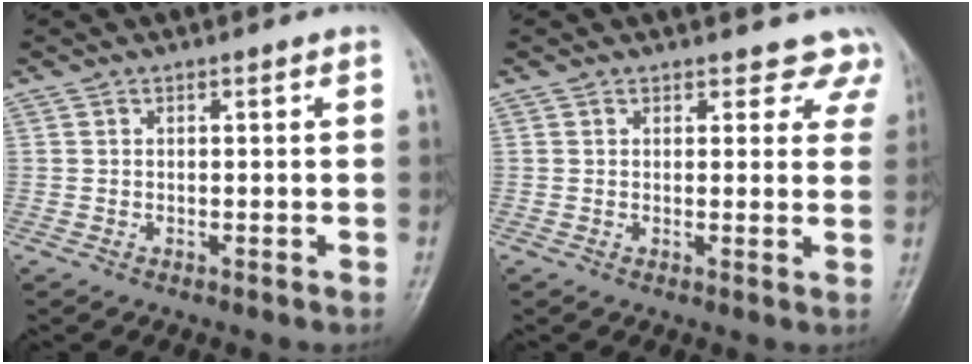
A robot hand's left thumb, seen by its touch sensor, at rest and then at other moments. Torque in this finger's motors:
{"motor_torque": [-0.12, 0.07, -0.24, -0.01, -0.01]}